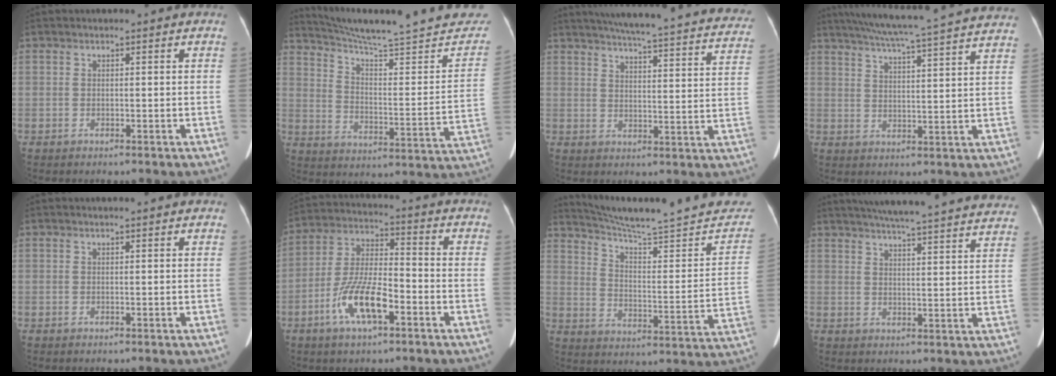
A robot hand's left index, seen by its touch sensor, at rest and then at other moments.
{"total": 27.5, "force": [24.8, 2.0, 11.6], "torque": [-0.169, -0.083, 0.324]}
{"total": 30.5, "force": [27.5, 3.2, 12.8], "torque": [-0.191, -0.061, 0.321]}
{"total": 24.5, "force": [22.0, 0.4, 10.7], "torque": [-0.182, -0.012, 0.279]}
{"total": 1.4, "force": [1.2, 0.0, 0.6], "torque": [-0.006, 0.010, 0.019]}
{"total": 10.4, "force": [-4.8, 2.9, 8.8], "torque": [-0.182, -0.005, -0.090]}
{"total": 25.7, "force": [23.3, 1.6, 10.8], "torque": [-0.153, -0.071, 0.308]}
{"total": 29.2, "force": [26.9, 1.9, 11.2], "torque": [-0.175, -0.046, 0.324]}